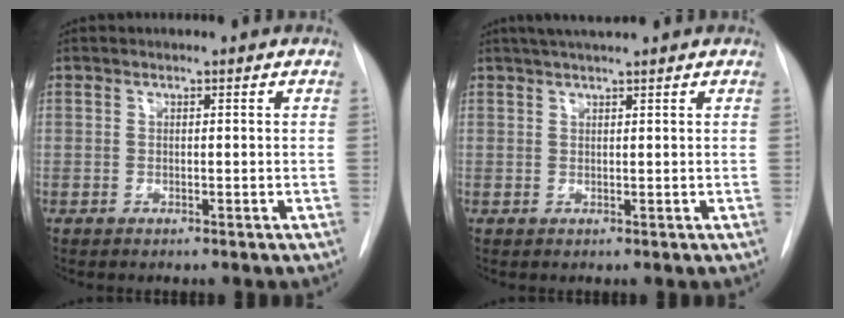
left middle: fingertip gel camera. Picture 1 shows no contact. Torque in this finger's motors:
{"motor_torque": [0.10, -0.10, 0.03, 0.00]}